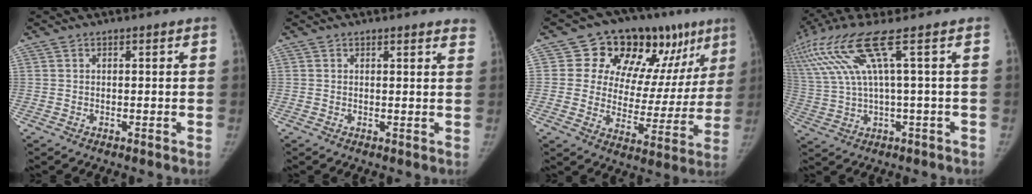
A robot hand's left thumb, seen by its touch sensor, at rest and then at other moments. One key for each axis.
{"total": 4.2, "fx": 3.8, "fy": 1.2, "fz": 1.4, "tx": 0.004, "ty": -0.012, "tz": 0.027}
{"total": 20.8, "fx": 11.0, "fy": 11.7, "fz": 13.2, "tx": -0.120, "ty": -0.021, "tz": 0.156}
{"total": 15.1, "fx": 6.1, "fy": 1.2, "fz": 13.7, "tx": -0.339, "ty": 0.010, "tz": 0.126}